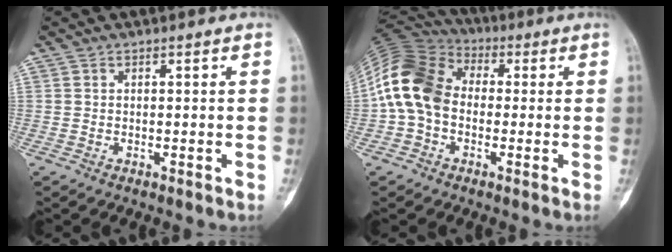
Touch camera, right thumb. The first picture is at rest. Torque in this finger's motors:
{"motor_torque": [2.32, 2.15, 0.81, -0.66, 0.15]}